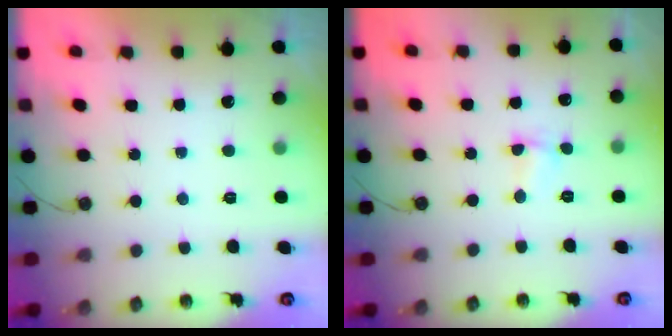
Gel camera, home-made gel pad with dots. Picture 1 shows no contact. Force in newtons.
{"total": 1.0, "press": 1.0, "slide": 0.4}